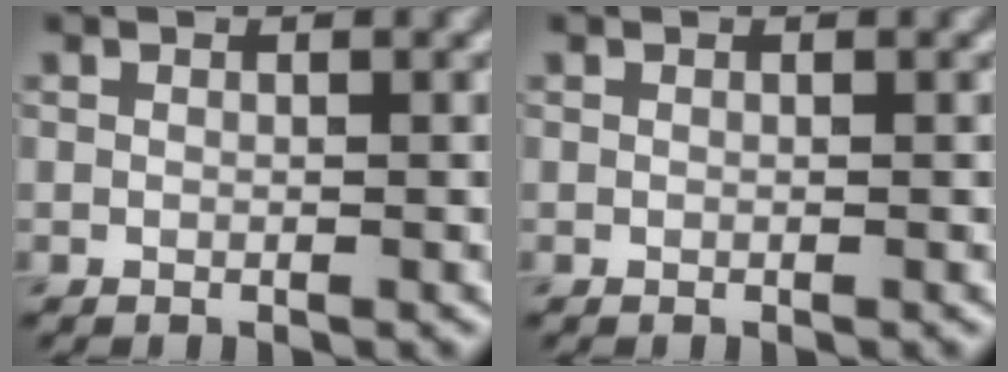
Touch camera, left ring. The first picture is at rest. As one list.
[{"total": 0.0}]